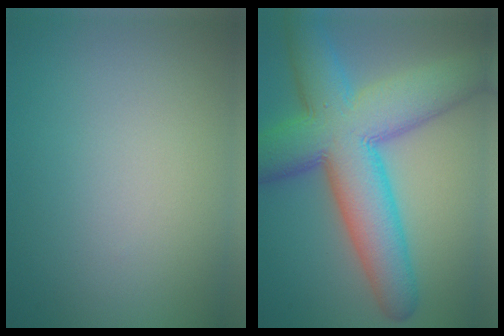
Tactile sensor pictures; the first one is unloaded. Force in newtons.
{"total": 12.8, "press": 12.8, "slide": 0.3}